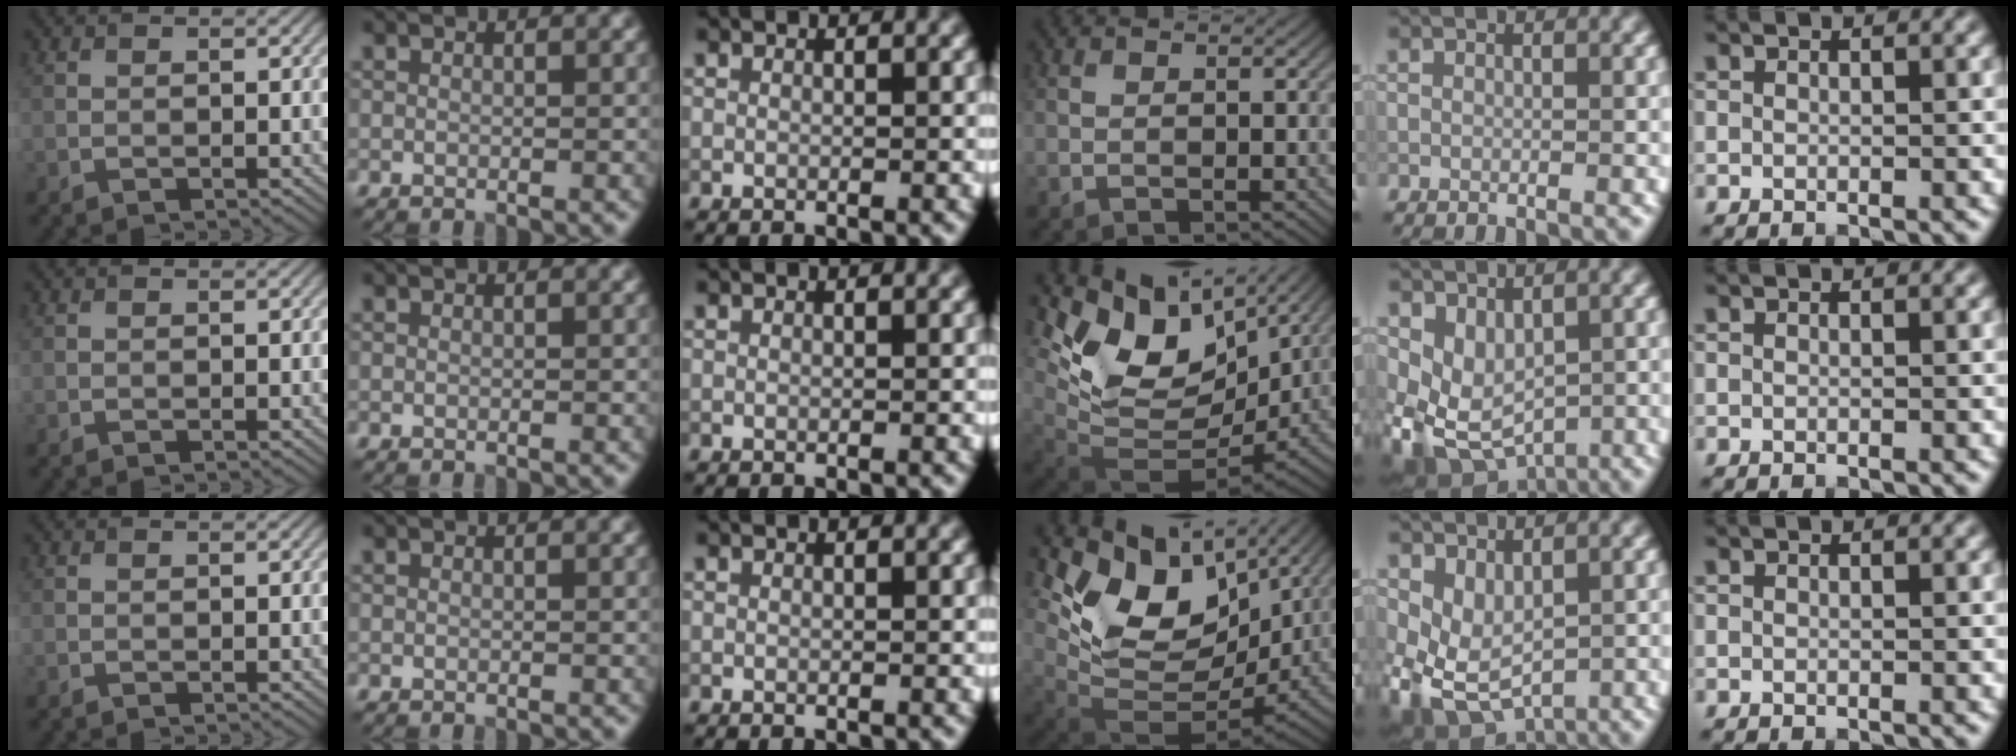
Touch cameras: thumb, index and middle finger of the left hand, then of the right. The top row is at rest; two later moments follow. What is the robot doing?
{"motion": "lift_and_place", "object": "coin"}